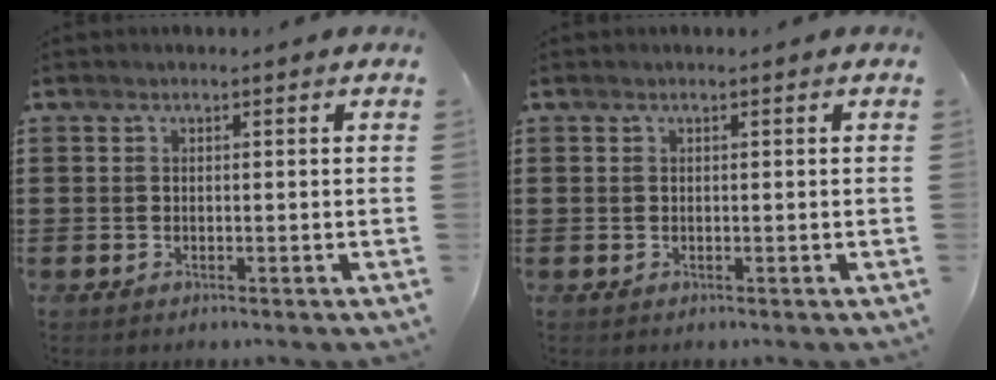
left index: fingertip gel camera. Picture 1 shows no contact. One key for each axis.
{"total": 0.0}